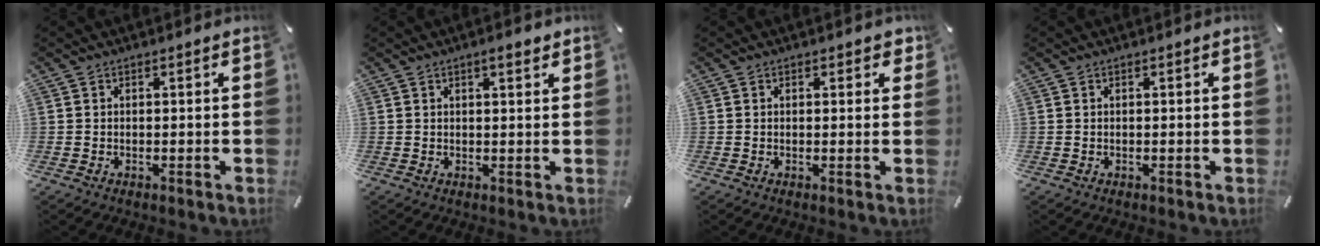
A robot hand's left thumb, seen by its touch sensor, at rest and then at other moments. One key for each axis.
{"total": 2.8, "fx": 1.7, "fy": 0.8, "fz": 2.1, "tx": -0.028, "ty": -0.003, "tz": 0.025}
{"total": 1.3, "fx": 0.7, "fy": 0.8, "fz": 0.7, "tx": 0.000, "ty": -0.002, "tz": 0.008}
{"total": 0.0}